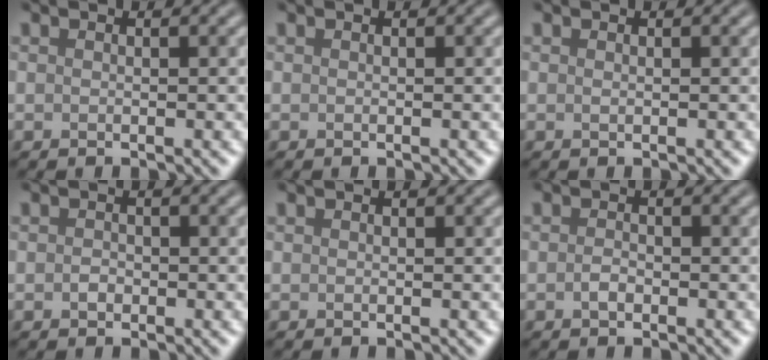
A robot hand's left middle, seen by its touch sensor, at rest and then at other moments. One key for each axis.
{"total": 0.0}
{"total": 0.0}
{"total": 0.8, "fx": -0.3, "fy": 0.6, "fz": 0.4, "tx": -0.009, "ty": -0.002, "tz": -0.007}
{"total": 0.0}
{"total": 1.0, "fx": -0.5, "fy": 0.5, "fz": 0.6, "tx": -0.016, "ty": 0.001, "tz": -0.010}